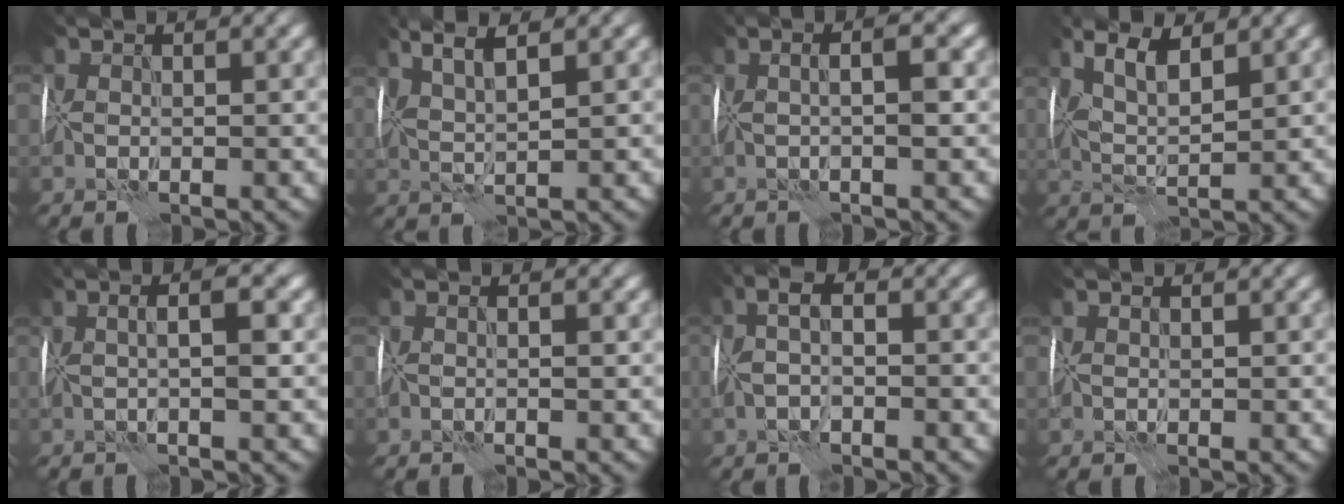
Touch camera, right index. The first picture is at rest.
{"total": 3.9, "force": [2.1, 0.6, 3.2], "torque": [-0.064, 0.008, 0.032]}
{"total": 2.7, "force": [0.2, 0.3, 2.7], "torque": [-0.029, 0.004, -0.005]}
{"total": 4.4, "force": [2.2, 1.3, 3.6], "torque": [-0.075, -0.001, 0.037]}
{"total": 3.0, "force": [0.2, 0.3, 3.0], "torque": [-0.034, 0.005, -0.006]}
{"total": 0.6, "force": [-0.3, -0.2, 0.5], "torque": [-0.008, -0.002, -0.009]}
{"total": 3.0, "force": [-0.9, 1.5, 2.5], "torque": [-0.048, 0.004, -0.022]}
{"total": 0.0}